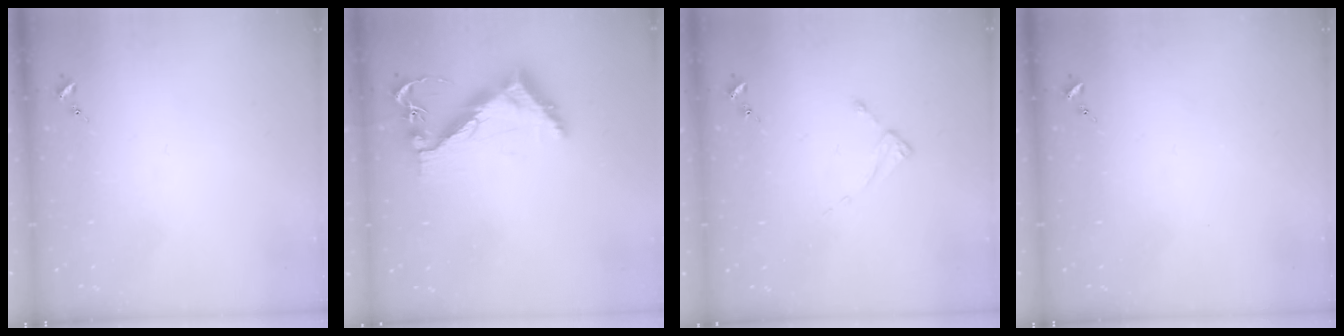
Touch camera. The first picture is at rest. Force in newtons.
{"total": 9.7, "press": 9.6, "slide": 1.4}
{"total": 2.6, "press": 2.6, "slide": 0.2}
{"total": 0.0}